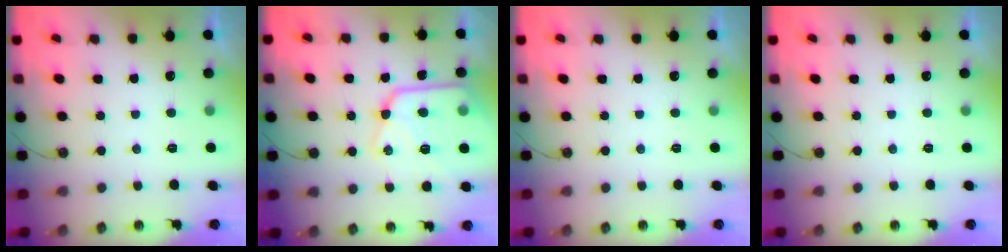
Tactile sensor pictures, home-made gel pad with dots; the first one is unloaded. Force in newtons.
{"total": 17.6, "press": 17.5, "slide": 1.6}
{"total": 0.0}
{"total": 0.0}